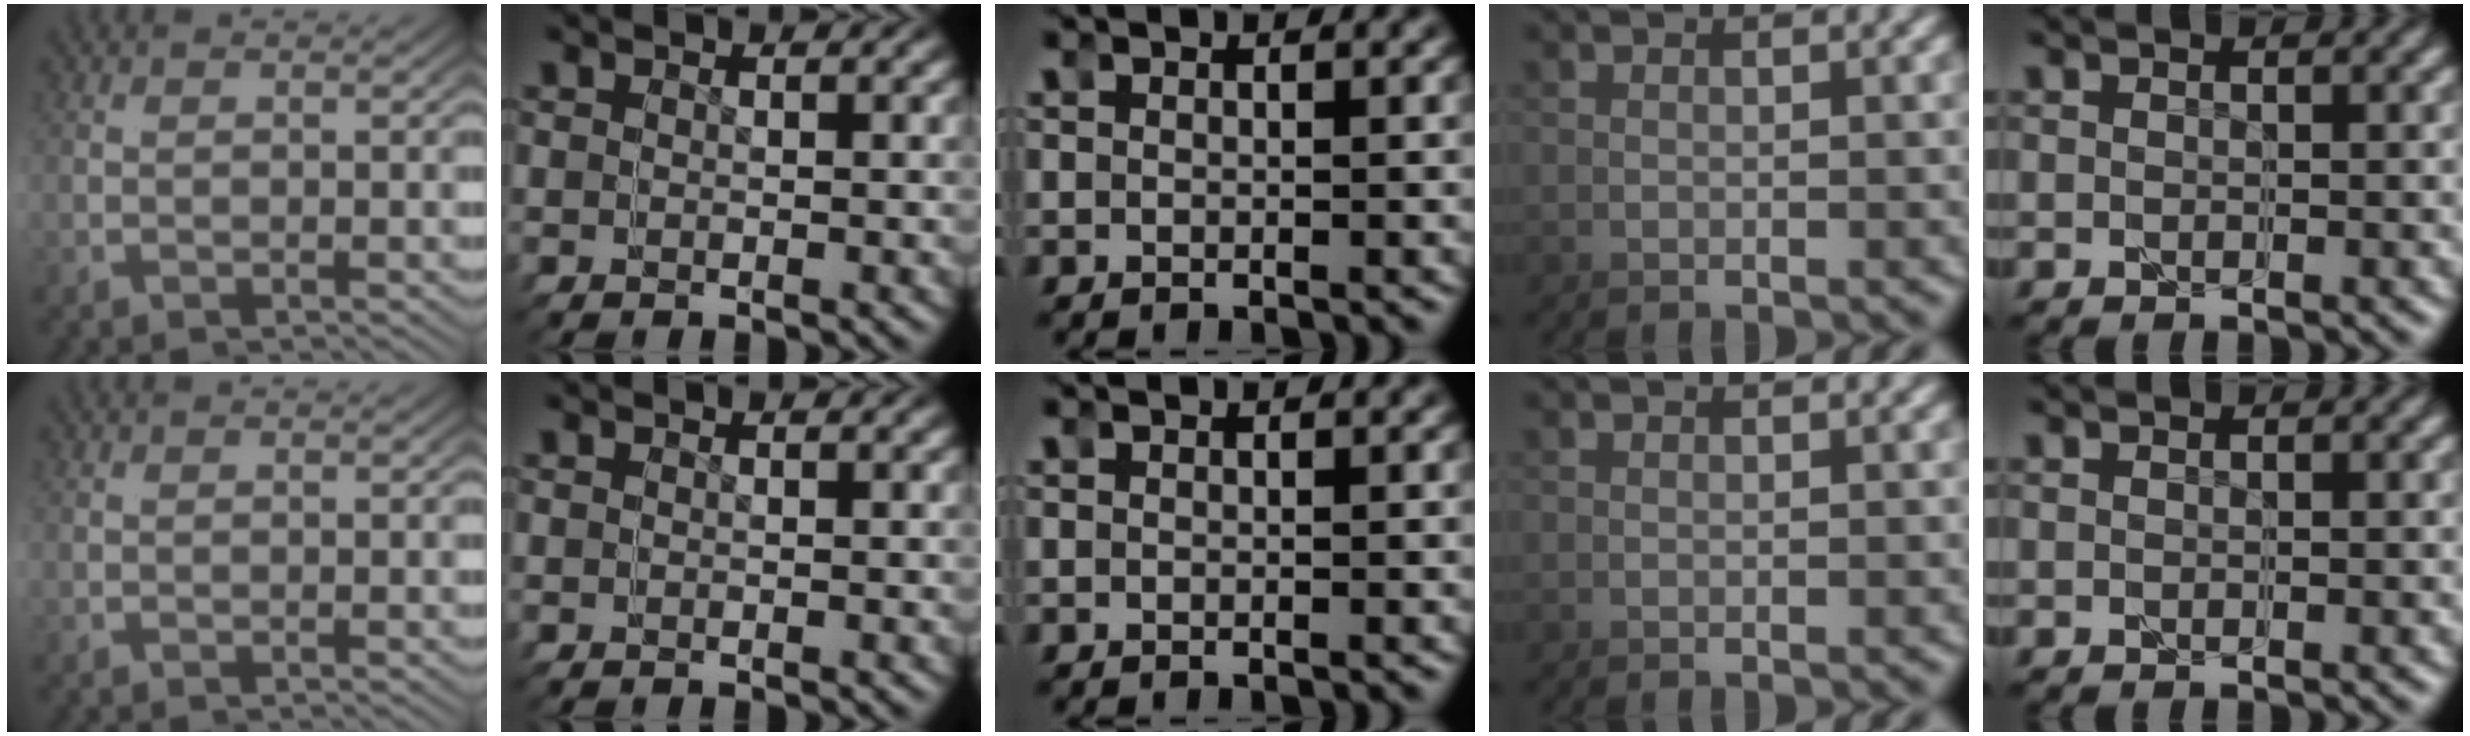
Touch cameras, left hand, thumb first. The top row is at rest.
{}